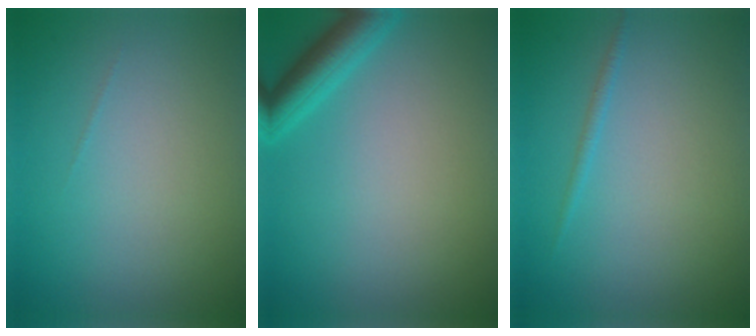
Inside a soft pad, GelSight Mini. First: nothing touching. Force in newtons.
{"total": 3.5, "press": 3.5, "slide": 0.2}
{"total": 0.7, "press": 0.7, "slide": 0.1}